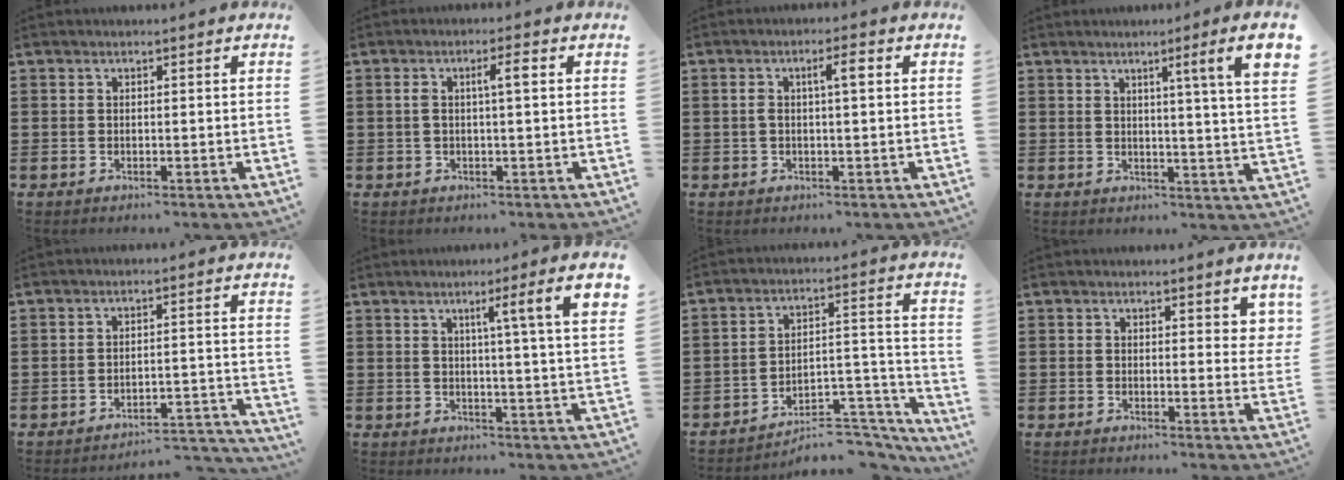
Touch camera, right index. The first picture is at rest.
{"total": 3.0, "force": [0.5, 0.4, 3.0], "torque": [-0.051, 0.000, 0.002]}
{"total": 3.2, "force": [0.6, 0.5, 3.1], "torque": [-0.046, -0.001, 0.002]}
{"total": 5.8, "force": [2.7, -1.2, 5.1], "torque": [-0.088, -0.018, 0.035]}
{"total": 3.9, "force": [-3.8, 0.3, 0.9], "torque": [-0.019, 0.000, -0.079]}
{"total": 6.6, "force": [2.8, -0.8, 6.0], "torque": [-0.104, -0.011, 0.038]}
{"total": 6.3, "force": [-5.6, 2.0, 2.1], "torque": [-0.029, 0.011, -0.109]}
{"total": 1.8, "force": [1.6, 0.8, 0.6], "torque": [0.000, -0.001, 0.026]}